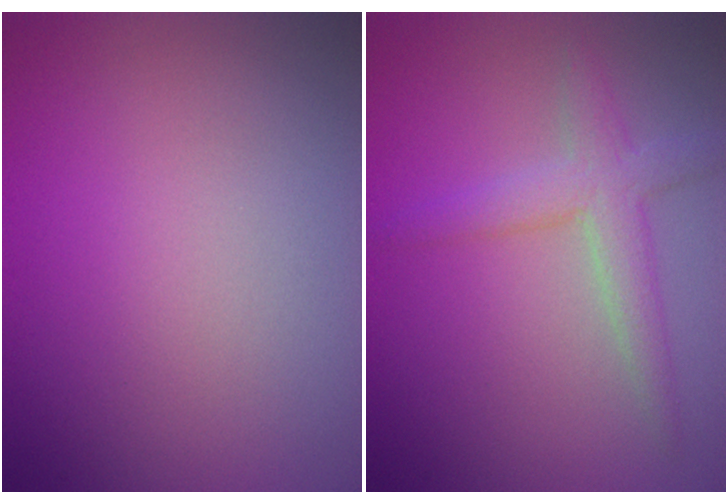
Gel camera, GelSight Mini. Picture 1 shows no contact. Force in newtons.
{"total": 3.1, "press": 3.1, "slide": 0.1}